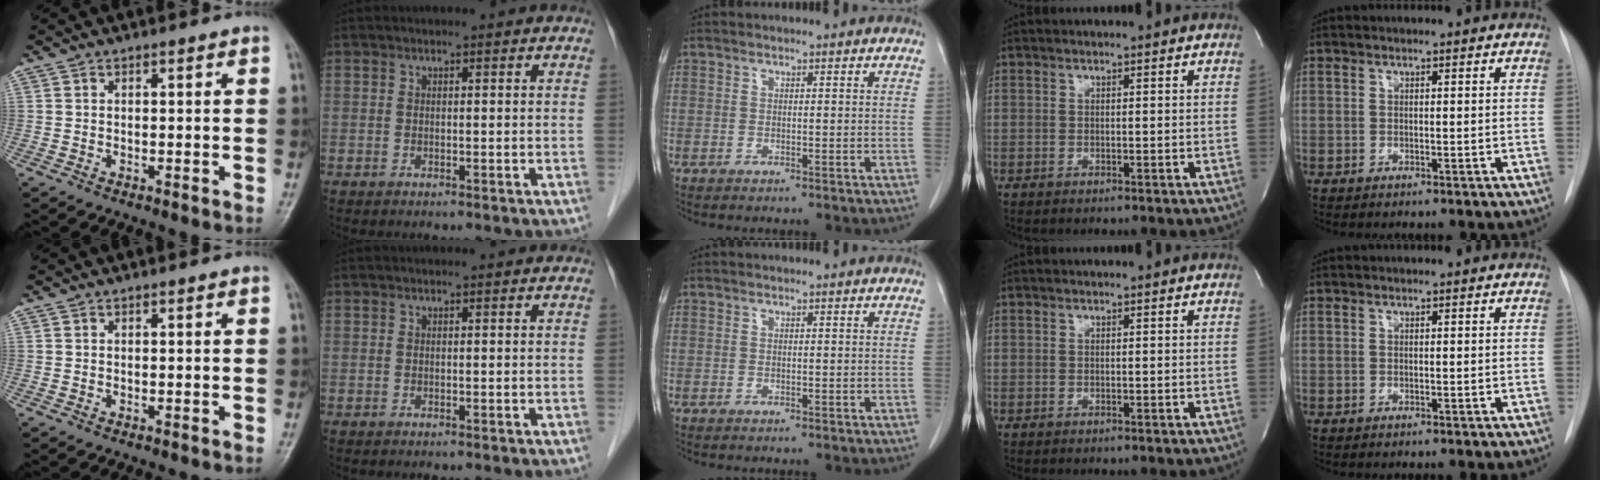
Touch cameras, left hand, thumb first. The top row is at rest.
{}